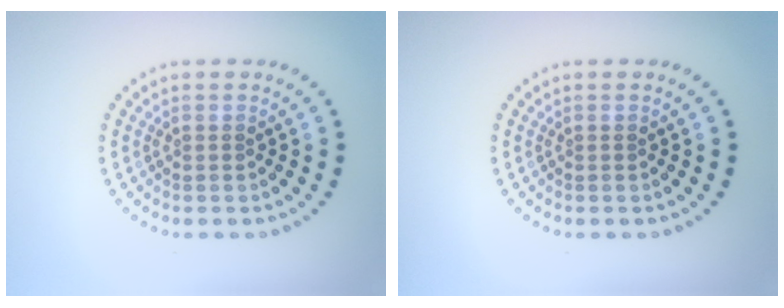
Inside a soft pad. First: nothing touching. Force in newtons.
{"total": 0.0}